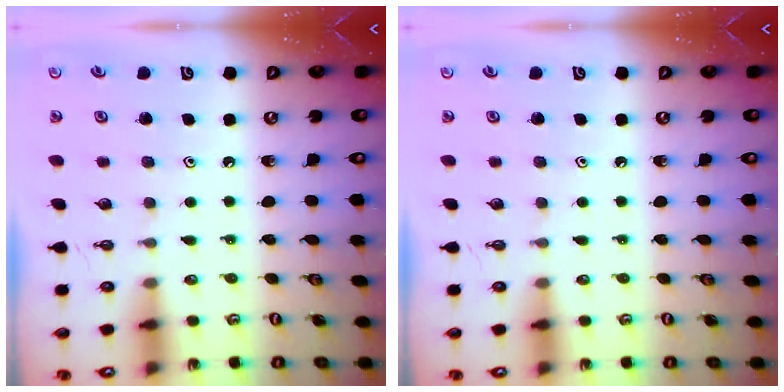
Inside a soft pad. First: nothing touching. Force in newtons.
{"total": 0.0}